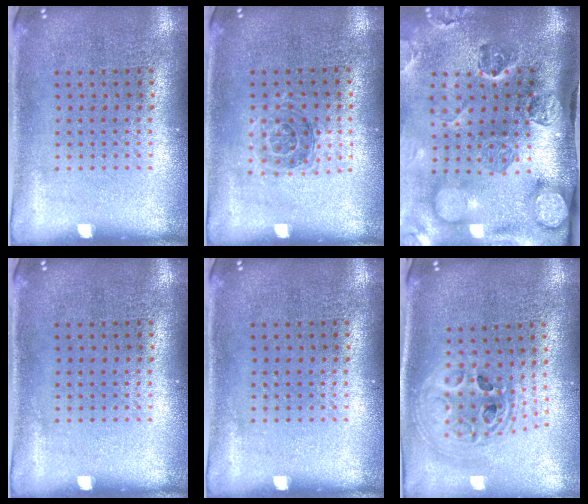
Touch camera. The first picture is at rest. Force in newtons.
{"total": 1.1, "press": 1.0, "slide": 0.3}
{"total": 5.1, "press": 3.7, "slide": 3.5}
{"total": 0.0}
{"total": 0.0}
{"total": 2.4, "press": 1.8, "slide": 1.5}